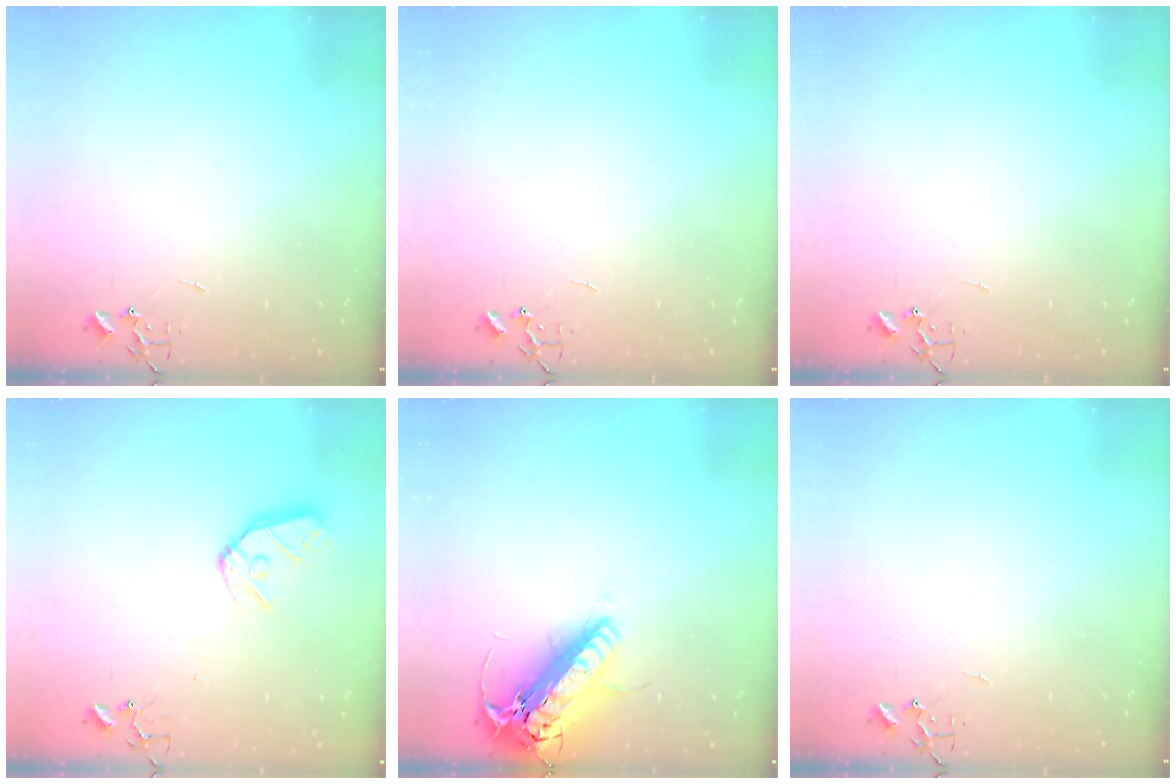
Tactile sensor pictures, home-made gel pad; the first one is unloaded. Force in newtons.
{"total": 0.0}
{"total": 0.0}
{"total": 11.0, "press": 11.0, "slide": 1.3}
{"total": 19.5, "press": 19.1, "slide": 3.7}
{"total": 0.0}